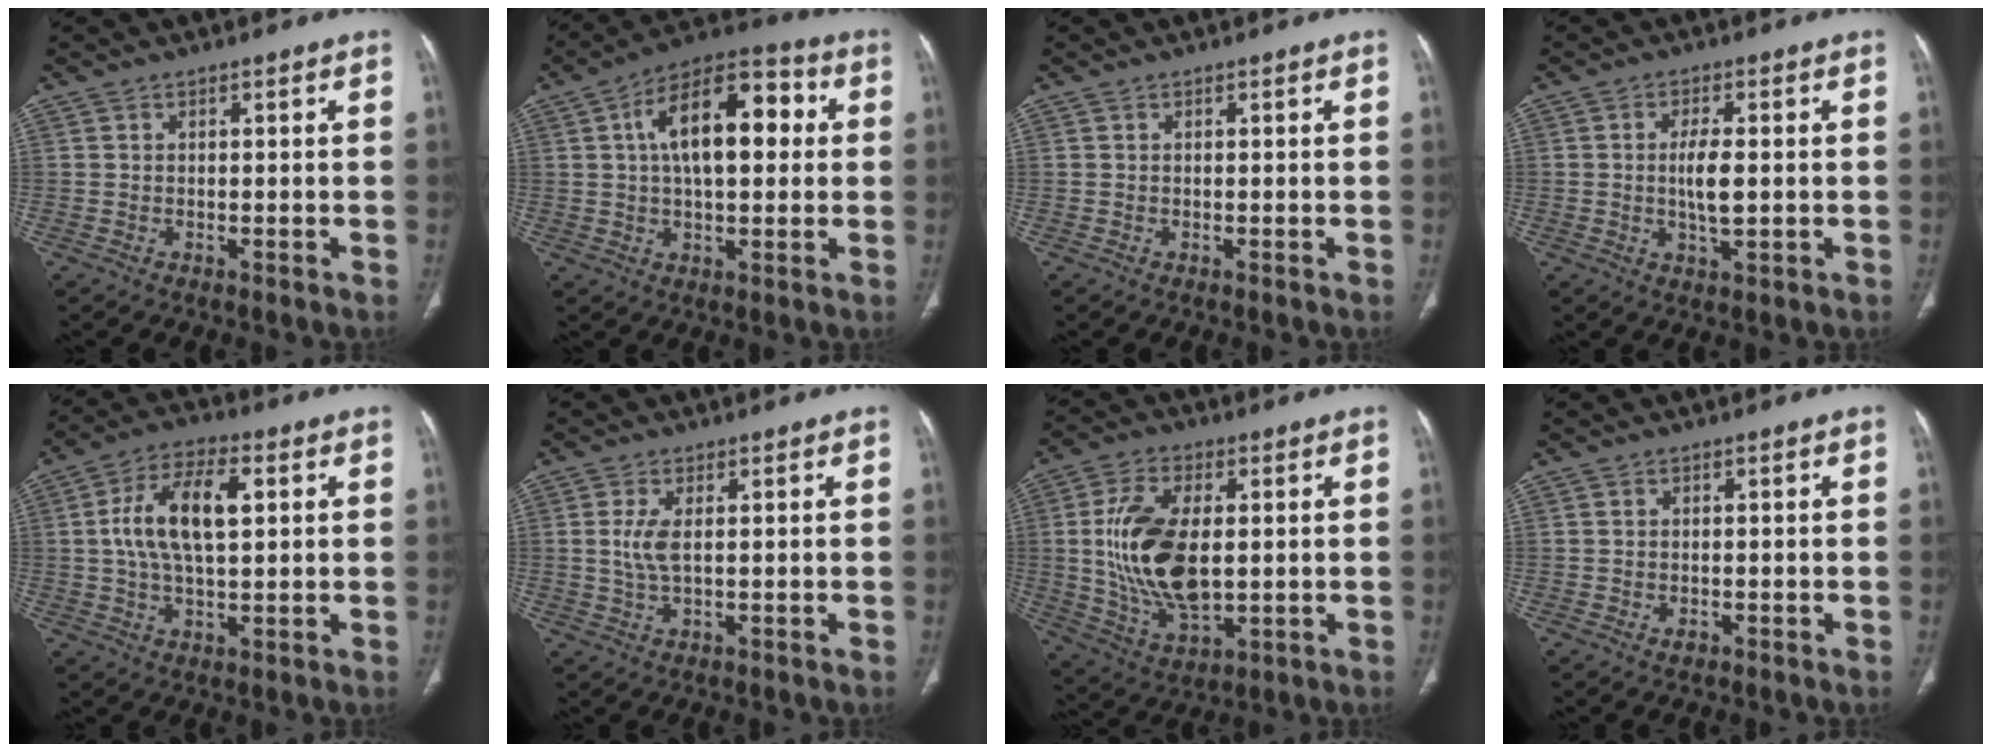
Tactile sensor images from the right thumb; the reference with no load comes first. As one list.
[{"total": 16.7, "force": [3.2, 8.3, 14.2], "torque": [-0.206, 0.029, 0.044]}, {"total": 0.0}, {"total": 5.4, "force": [-0.1, 2.0, 5.1], "torque": [-0.095, -0.006, -0.001]}, {"total": 12.7, "force": [2.3, 6.0, 10.9], "torque": [-0.205, 0.014, 0.040]}, {"total": 3.8, "force": [0.6, 1.2, 3.6], "torque": [-0.092, -0.003, 0.017]}, {"total": 16.8, "force": [0.9, 8.9, 14.2], "torque": [-0.273, -0.011, 0.027]}, {"total": 1.1, "force": [-0.4, 0.8, 0.7], "torque": [-0.010, 0.001, -0.003]}]